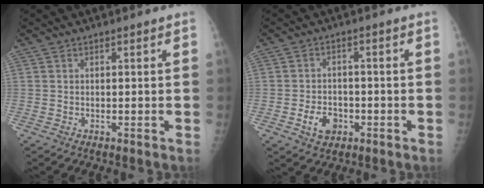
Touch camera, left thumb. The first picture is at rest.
{"total": 6.1, "force": [-2.5, 4.5, 3.2], "torque": [-0.038, 0.016, -0.039]}